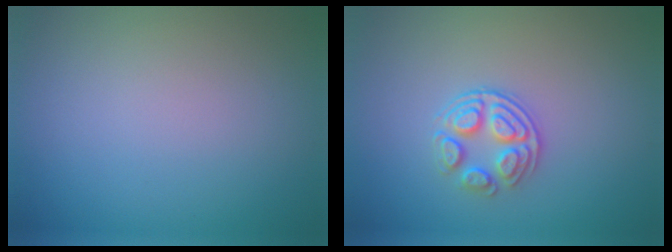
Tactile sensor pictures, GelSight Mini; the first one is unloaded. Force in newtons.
{"total": 3.0, "press": 2.6, "slide": 1.5}